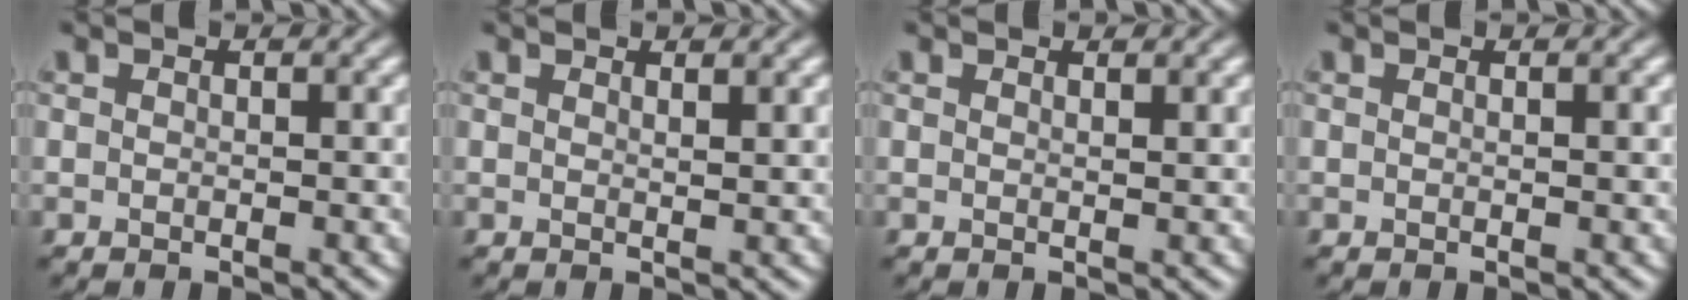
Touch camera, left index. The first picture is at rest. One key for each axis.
{"total": 1.1, "fx": 0.9, "fy": 0.2, "fz": 0.6, "tx": -0.001, "ty": 0.002, "tz": 0.012}
{"total": 0.8, "fx": 0.8, "fy": 0.1, "fz": 0.3, "tx": 0.001, "ty": 0.000, "tz": 0.009}
{"total": 0.6, "fx": 0.2, "fy": 0.2, "fz": 0.5, "tx": -0.003, "ty": 0.001, "tz": 0.000}